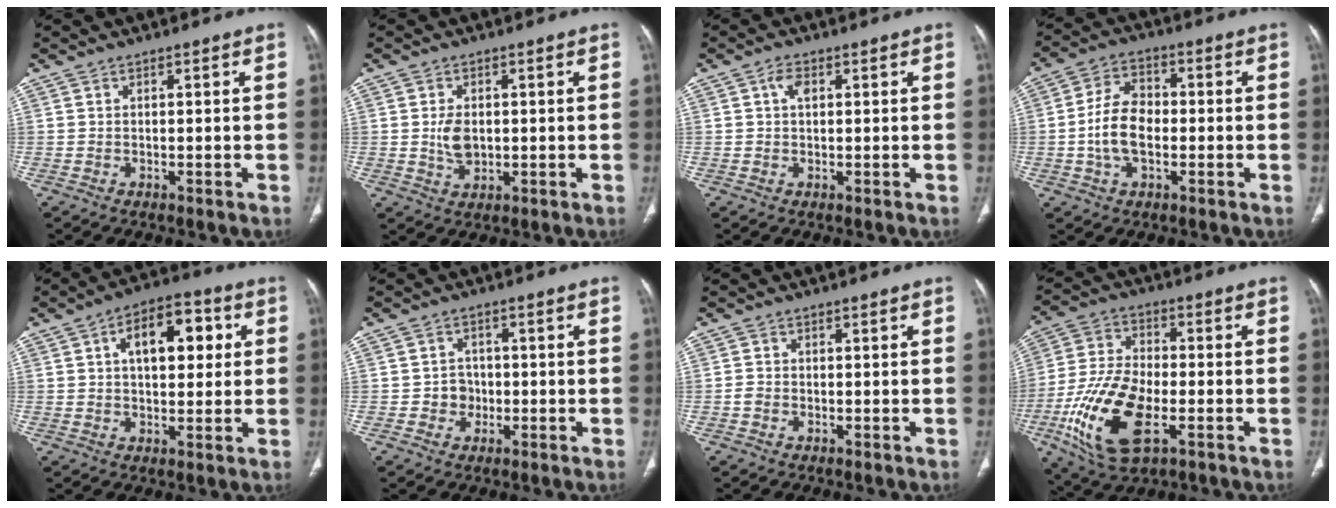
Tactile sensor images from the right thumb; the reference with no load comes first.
{"total": 4.4, "force": [0.1, 3.0, 3.3], "torque": [-0.057, -0.004, 0.007]}
{"total": 2.4, "force": [0.7, 1.4, 1.8], "torque": [-0.026, 0.005, 0.011]}
{"total": 9.6, "force": [-1.2, 6.1, 7.3], "torque": [-0.130, 0.019, -0.030]}
{"total": 12.1, "force": [3.0, 6.7, 9.6], "torque": [-0.111, 0.016, 0.040]}
{"total": 3.6, "force": [-0.7, 3.3, 1.2], "torque": [0.005, 0.010, -0.015]}
{"total": 1.4, "force": [-0.4, 1.1, 0.7], "torque": [-0.013, 0.004, -0.008]}
{"total": 17.2, "force": [-5.7, 8.3, 14.0], "torque": [-0.283, 0.005, -0.103]}